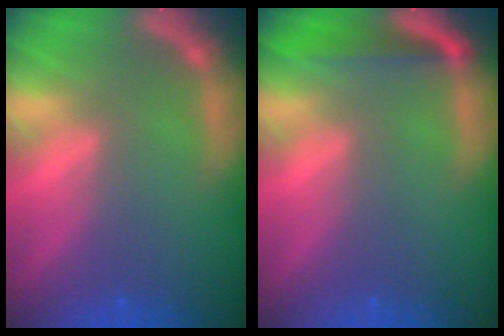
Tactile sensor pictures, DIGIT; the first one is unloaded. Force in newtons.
{"total": 3.0}